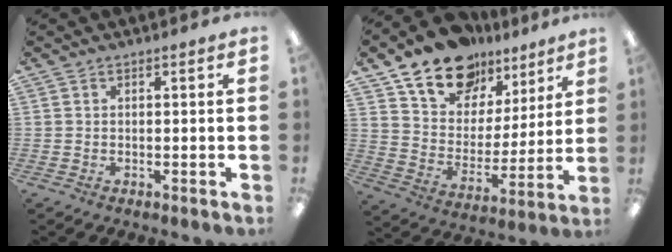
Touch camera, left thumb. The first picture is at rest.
{"total": 15.9, "force": [12.4, 9.0, 4.4], "torque": [-0.092, -0.082, 0.228]}